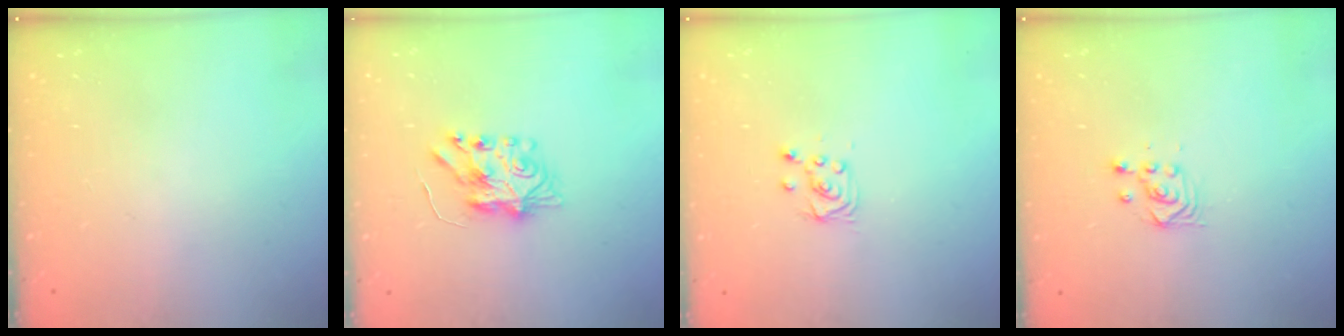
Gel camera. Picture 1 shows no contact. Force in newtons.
{"total": 7.4, "press": 7.4, "slide": 0.4}
{"total": 4.6, "press": 4.6, "slide": 0.5}
{"total": 3.3, "press": 3.3, "slide": 0.4}